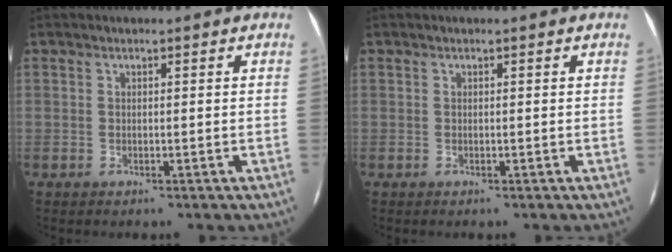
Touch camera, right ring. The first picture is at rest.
{"total": 0.0}